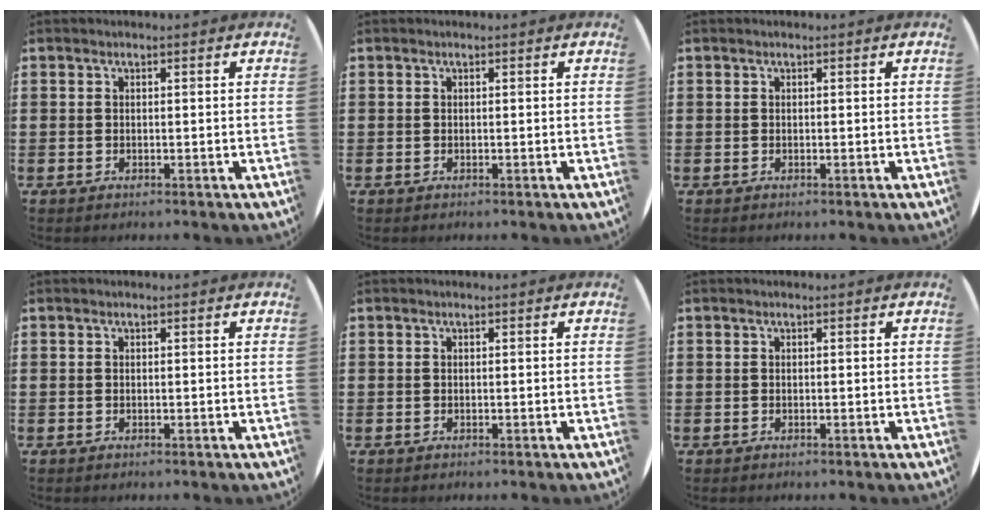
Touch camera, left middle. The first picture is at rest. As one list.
[{"total": 0.0}, {"total": 0.0}, {"total": 0.0}, {"total": 0.0}, {"total": 0.0}]